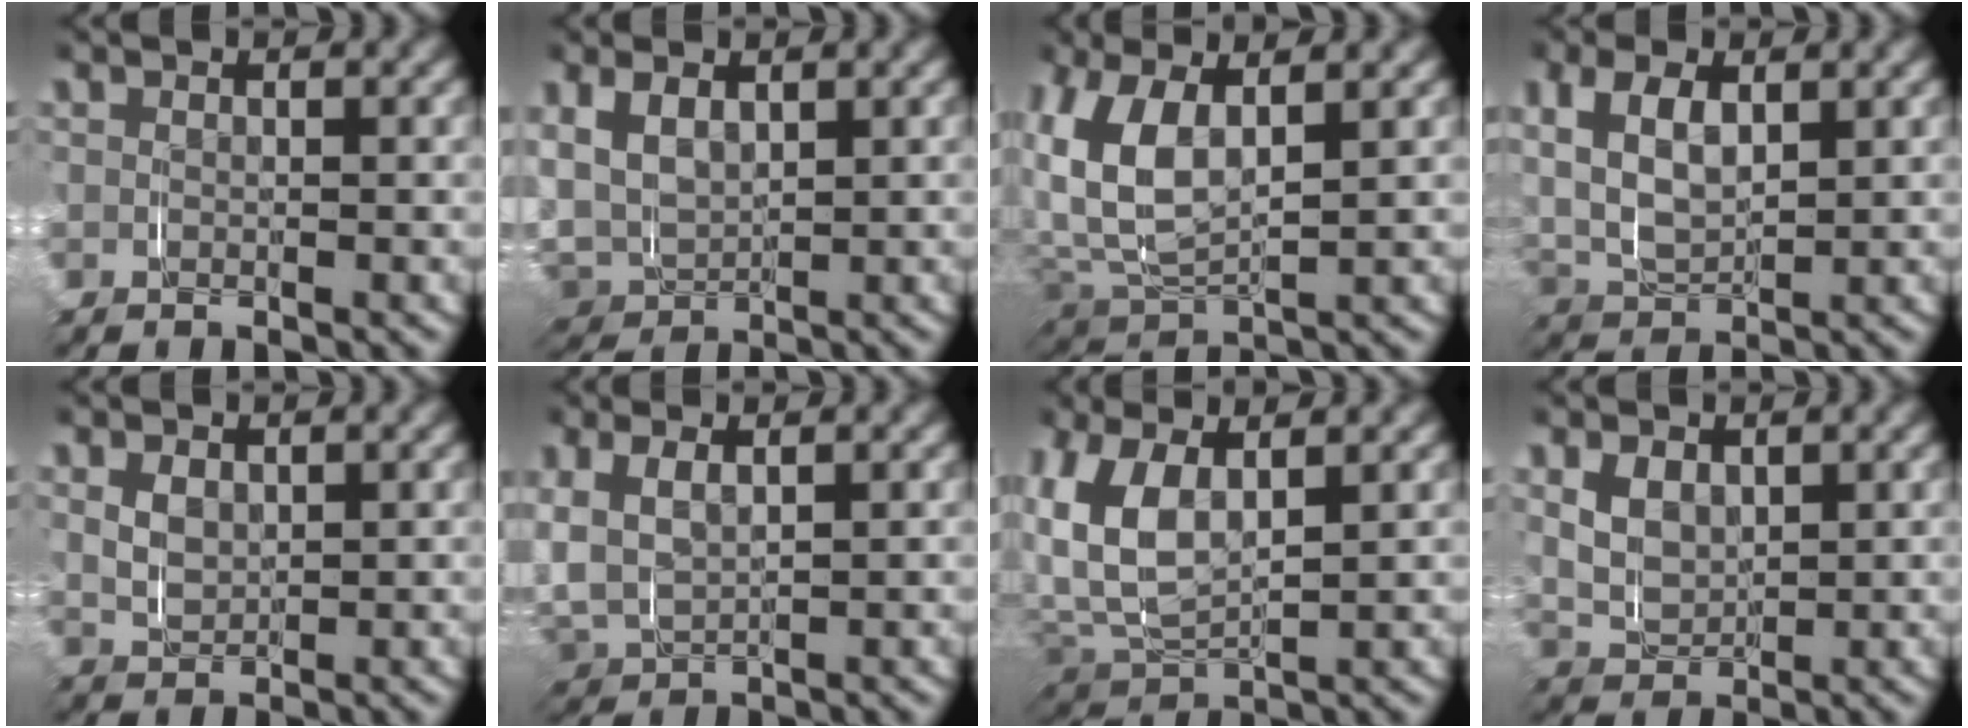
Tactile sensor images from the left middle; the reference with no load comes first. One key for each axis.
{"total": 7.3, "fx": 0.7, "fy": 6.2, "fz": 3.7, "tx": -0.113, "ty": -0.018, "tz": 0.019}
{"total": 8.6, "fx": 2.1, "fy": 5.9, "fz": 5.9, "tx": -0.172, "ty": -0.005, "tz": 0.042}
{"total": 7.0, "fx": 1.4, "fy": 4.9, "fz": 4.9, "tx": -0.125, "ty": -0.010, "tz": 0.031}
{"total": 2.4, "fx": 0.7, "fy": 1.8, "fz": 1.5, "tx": -0.033, "ty": -0.004, "tz": 0.020}
{"total": 6.8, "fx": 0.6, "fy": 5.7, "fz": 3.7, "tx": -0.130, "ty": -0.016, "tz": 0.019}
{"total": 9.5, "fx": 2.1, "fy": 6.9, "fz": 6.2, "tx": -0.181, "ty": -0.005, "tz": 0.039}
{"total": 4.5, "fx": 1.2, "fy": 3.6, "fz": 2.5, "tx": -0.065, "ty": -0.008, "tz": 0.026}